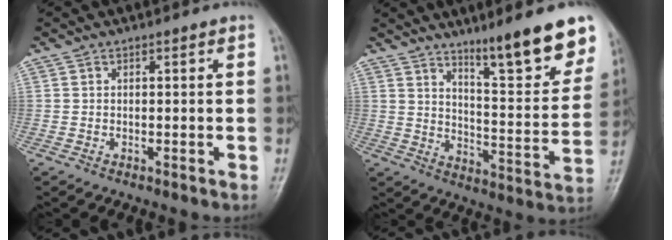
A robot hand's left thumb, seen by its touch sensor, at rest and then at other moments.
{"total": 16.4, "force": [11.4, 2.8, 11.3], "torque": [-0.125, -0.078, 0.176]}